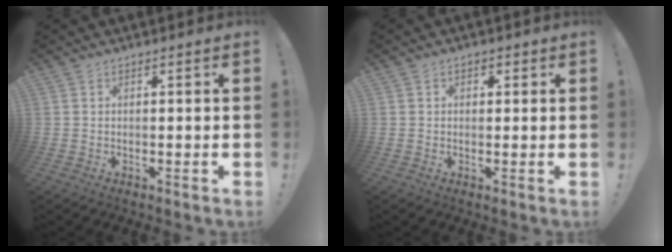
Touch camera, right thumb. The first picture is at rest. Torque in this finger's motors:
{"motor_torque": [-0.05, -0.11, -0.14, 0.16, 0.04]}